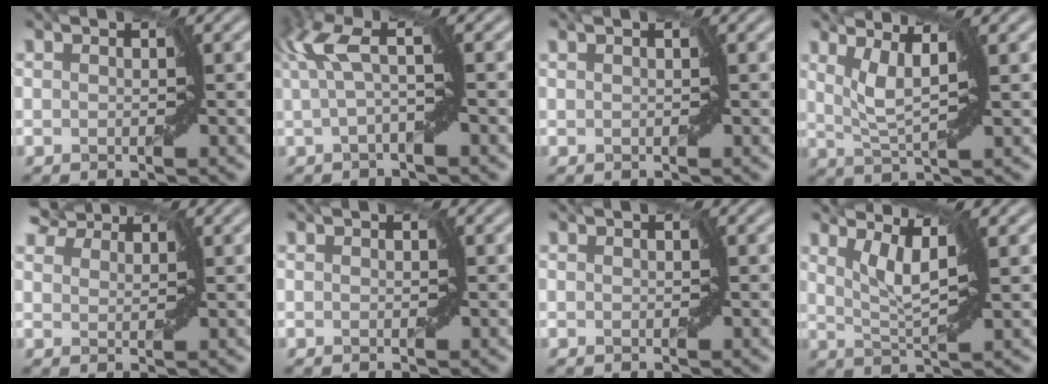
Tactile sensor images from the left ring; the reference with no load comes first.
{"total": 4.4, "force": [1.3, 0.6, 4.2], "torque": [-0.089, 0.016, 0.012]}
{"total": 0.0}
{"total": 3.3, "force": [1.8, 0.2, 2.7], "torque": [-0.059, -0.002, 0.035]}
{"total": 4.1, "force": [3.4, 1.9, 1.4], "torque": [-0.044, 0.008, 0.045]}
{"total": 0.0}
{"total": 0.0}
{"total": 3.2, "force": [2.0, 0.1, 2.6], "torque": [-0.052, -0.006, 0.037]}